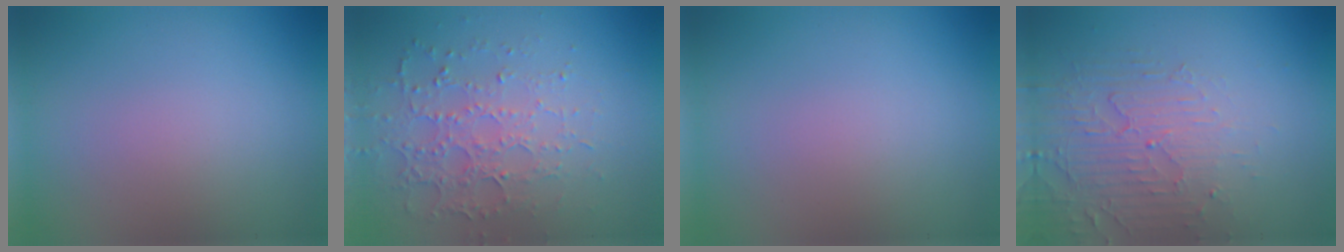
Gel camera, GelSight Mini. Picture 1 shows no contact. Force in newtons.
{"total": 3.4, "press": 3.2, "slide": 1.2}
{"total": 0.0}
{"total": 4.9, "press": 3.4, "slide": 3.6}